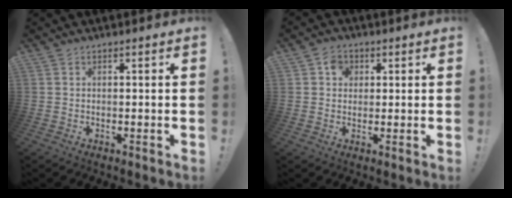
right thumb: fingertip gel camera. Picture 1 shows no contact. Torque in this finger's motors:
{"motor_torque": [0.62, 0.58, 0.04, -0.06, 0.00]}